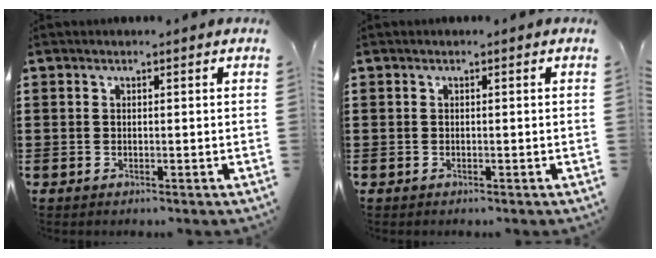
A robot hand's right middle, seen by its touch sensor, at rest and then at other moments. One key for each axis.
{"total": 0.0}